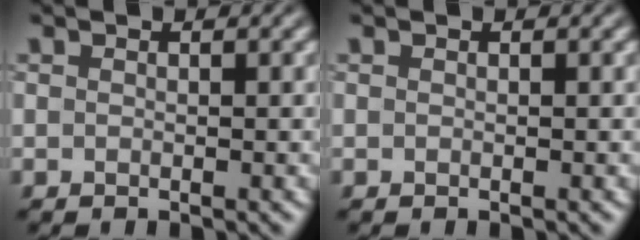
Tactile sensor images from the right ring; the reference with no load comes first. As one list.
[{"total": 0.0}]